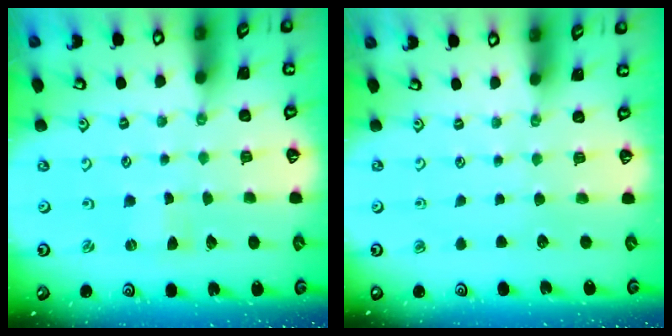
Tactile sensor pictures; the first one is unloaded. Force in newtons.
{"total": 0.0}